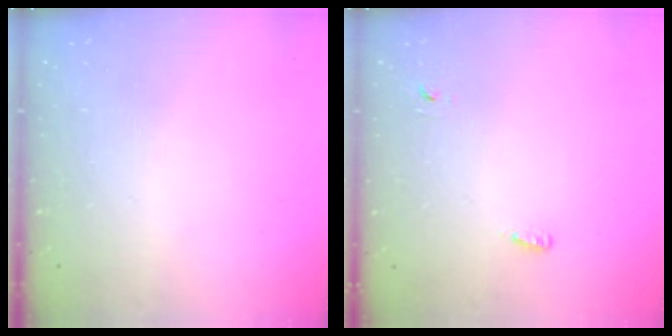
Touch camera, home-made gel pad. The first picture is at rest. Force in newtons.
{"total": 2.8, "press": 2.7, "slide": 0.6}